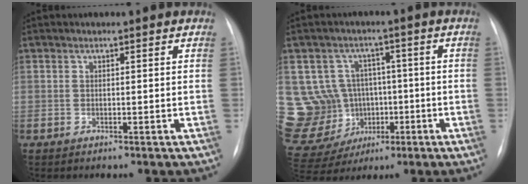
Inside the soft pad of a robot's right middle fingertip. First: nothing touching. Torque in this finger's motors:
{"motor_torque": [-0.24, -0.29, -0.05, -0.08]}